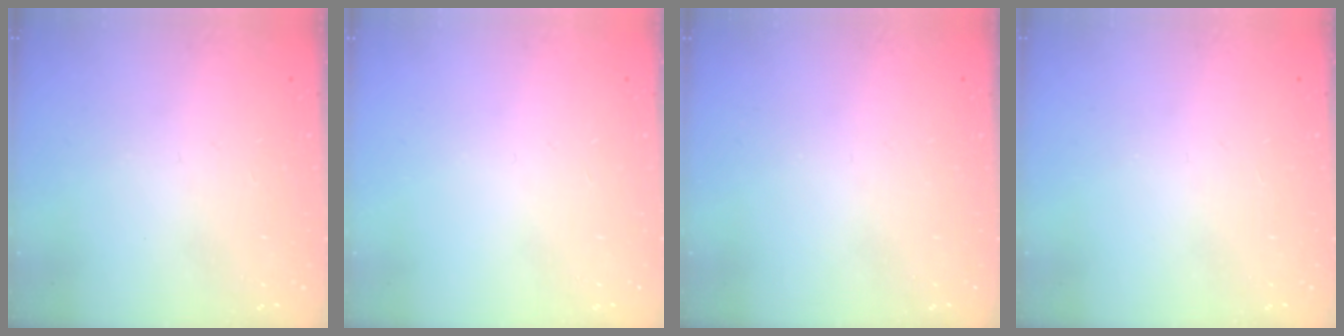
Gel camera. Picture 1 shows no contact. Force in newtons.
{"total": 0.0}
{"total": 0.0}
{"total": 0.0}